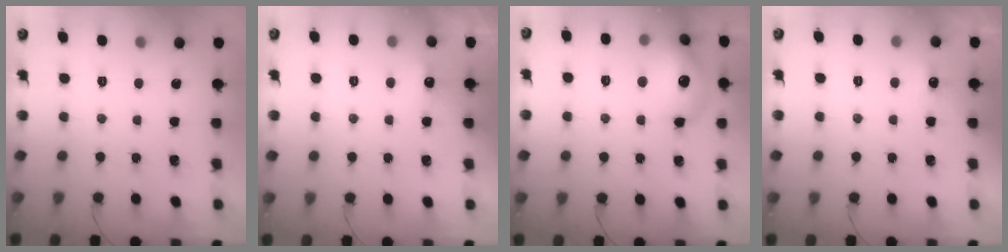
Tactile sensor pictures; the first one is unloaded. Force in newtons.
{"total": 7.0, "press": 4.3, "slide": 5.6}
{"total": 15.0, "press": 14.9, "slide": 1.4}
{"total": 11.4, "press": 3.9, "slide": 10.8}